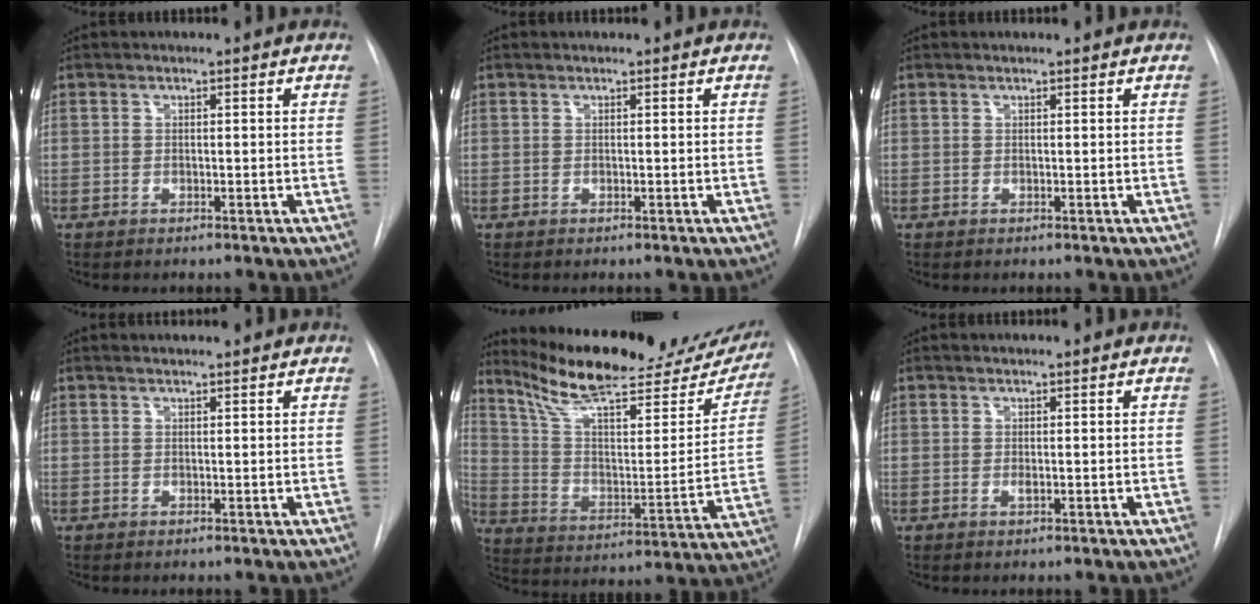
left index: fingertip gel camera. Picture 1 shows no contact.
{"total": 0.0}
{"total": 0.8, "force": [0.8, 0.0, 0.0], "torque": [-0.005, 0.010, 0.013]}
{"total": 2.2, "force": [2.1, 0.0, 0.5], "torque": [-0.008, 0.020, 0.032]}
{"total": 27.3, "force": [23.0, 6.1, 13.3], "torque": [-0.203, -0.029, 0.326]}
{"total": 0.8, "force": [0.4, 0.1, 0.7], "torque": [-0.017, 0.005, 0.006]}